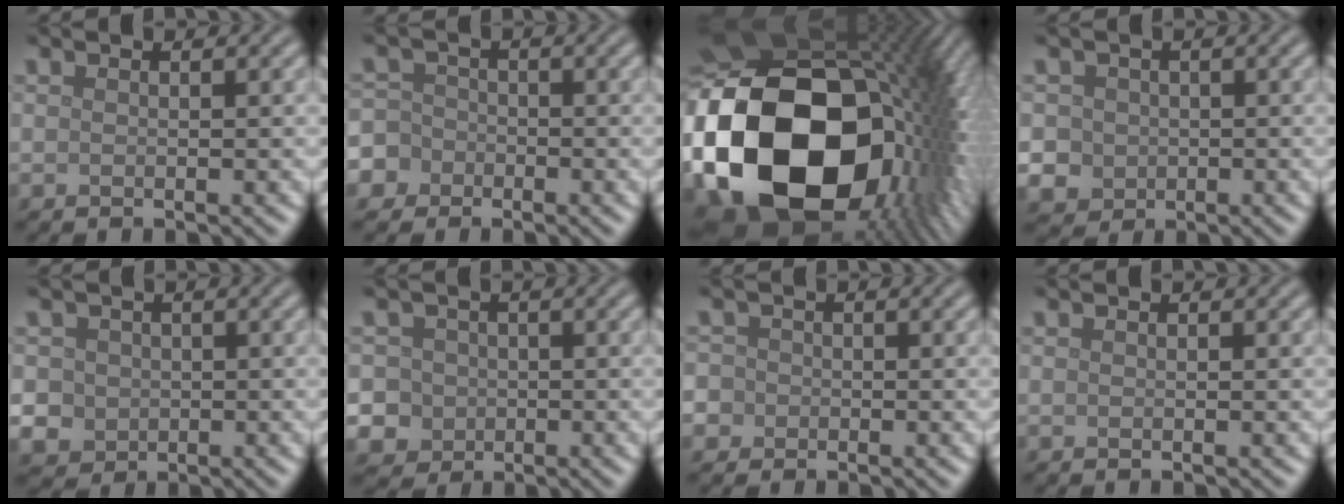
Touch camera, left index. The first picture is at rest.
{"total": 5.8, "force": [-3.0, 4.9, 0.9], "torque": [-0.013, 0.000, -0.076]}
{"total": 24.2, "force": [-2.5, 17.4, 16.7], "torque": [-0.372, -0.073, -0.015]}
{"total": 5.0, "force": [-0.3, 4.7, 1.6], "torque": [-0.023, 0.015, -0.022]}
{"total": 3.7, "force": [0.0, 3.6, 1.2], "torque": [-0.011, 0.011, -0.010]}
{"total": 6.8, "force": [-1.0, 6.5, 1.7], "torque": [-0.033, 0.013, -0.044]}
{"total": 4.2, "force": [-1.2, 3.9, 1.1], "torque": [-0.013, 0.008, -0.054]}
{"total": 0.0}